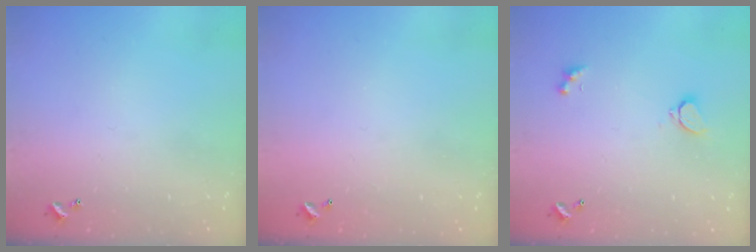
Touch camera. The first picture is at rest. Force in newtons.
{"total": 2.9, "press": 2.9, "slide": 0.1}
{"total": 1.6, "press": 1.5, "slide": 0.5}